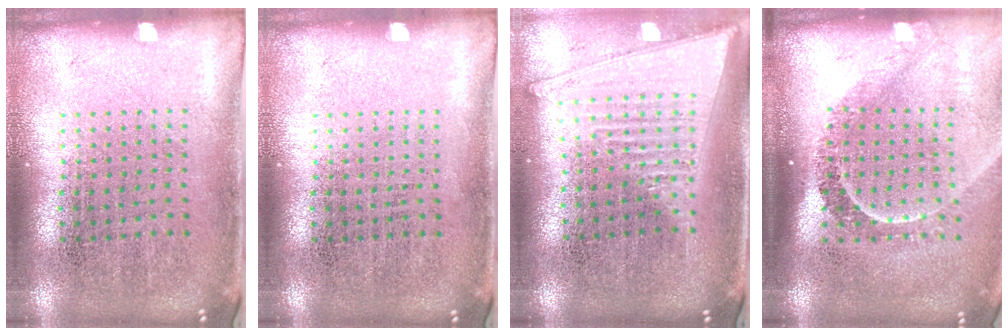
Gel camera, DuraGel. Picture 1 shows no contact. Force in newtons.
{"total": 0.0}
{"total": 1.8, "press": 1.6, "slide": 0.9}
{"total": 2.2, "press": 1.6, "slide": 1.5}